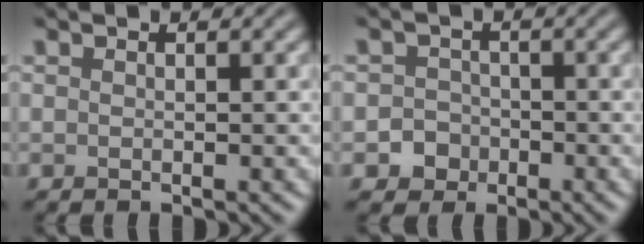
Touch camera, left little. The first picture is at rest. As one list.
[{"total": 2.1, "force": [-0.9, 1.9, 0.4], "torque": [0.011, 0.003, -0.023]}]